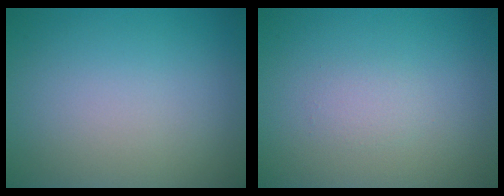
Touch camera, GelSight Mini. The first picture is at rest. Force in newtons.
{"total": 1.0, "press": 1.0, "slide": 0.0}